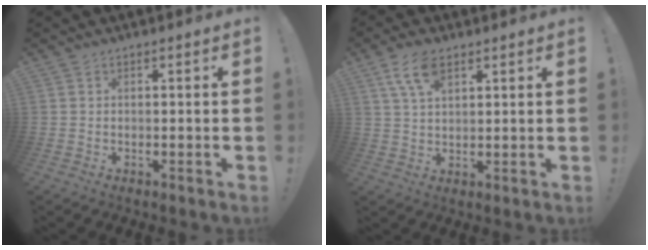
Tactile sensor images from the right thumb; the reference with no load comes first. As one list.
[{"total": 7.7, "force": [4.2, 3.6, 5.4], "torque": [-0.097, -0.008, 0.078]}]